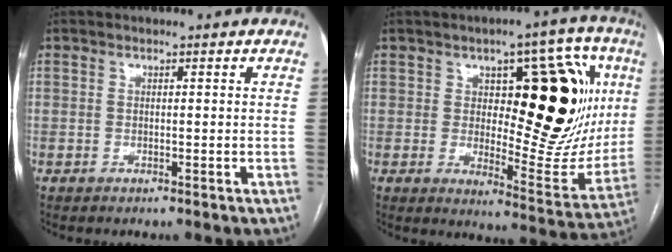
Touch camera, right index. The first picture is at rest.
{"total": 21.8, "force": [4.8, 8.5, 19.5], "torque": [-0.250, 0.017, 0.074]}